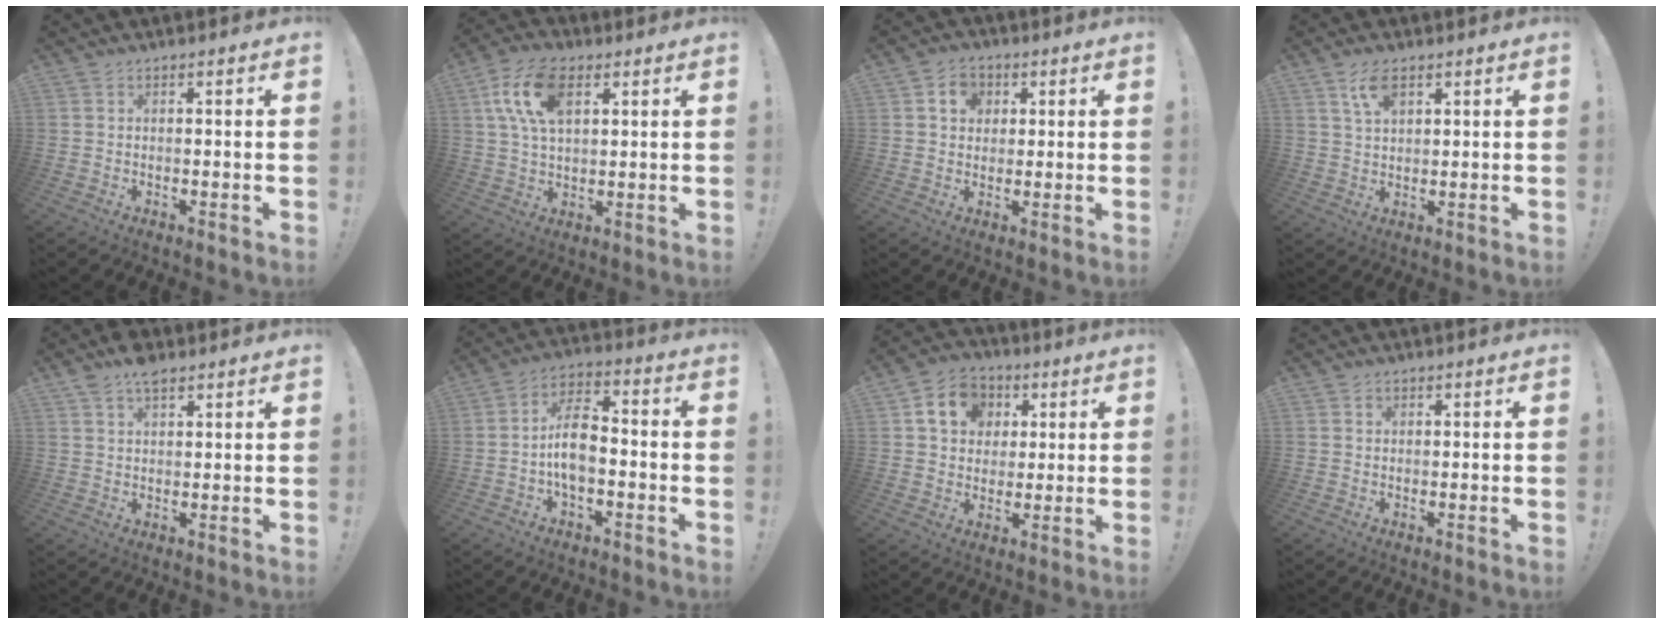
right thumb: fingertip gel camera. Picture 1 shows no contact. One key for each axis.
{"total": 13.3, "fx": 5.0, "fy": 7.4, "fz": 9.8, "tx": -0.188, "ty": 0.001, "tz": 0.094}
{"total": 6.6, "fx": 2.0, "fy": 5.6, "fz": 2.7, "tx": -0.036, "ty": 0.002, "tz": 0.037}
{"total": 5.6, "fx": 3.1, "fy": 2.5, "fz": 3.9, "tx": -0.069, "ty": -0.008, "tz": 0.055}
{"total": 6.2, "fx": 4.4, "fy": 3.0, "fz": 3.1, "tx": -0.036, "ty": -0.022, "tz": 0.078}
{"total": 10.6, "fx": -2.1, "fy": 6.0, "fz": 8.4, "tx": -0.152, "ty": 0.016, "tz": -0.035}
{"total": 11.5, "fx": 3.6, "fy": 9.7, "fz": 5.0, "tx": -0.071, "ty": -0.003, "tz": 0.073}
{"total": 0.6, "fx": 0.3, "fy": 0.5, "fz": 0.0, "tx": 0.006, "ty": -0.001, "tz": 0.004}